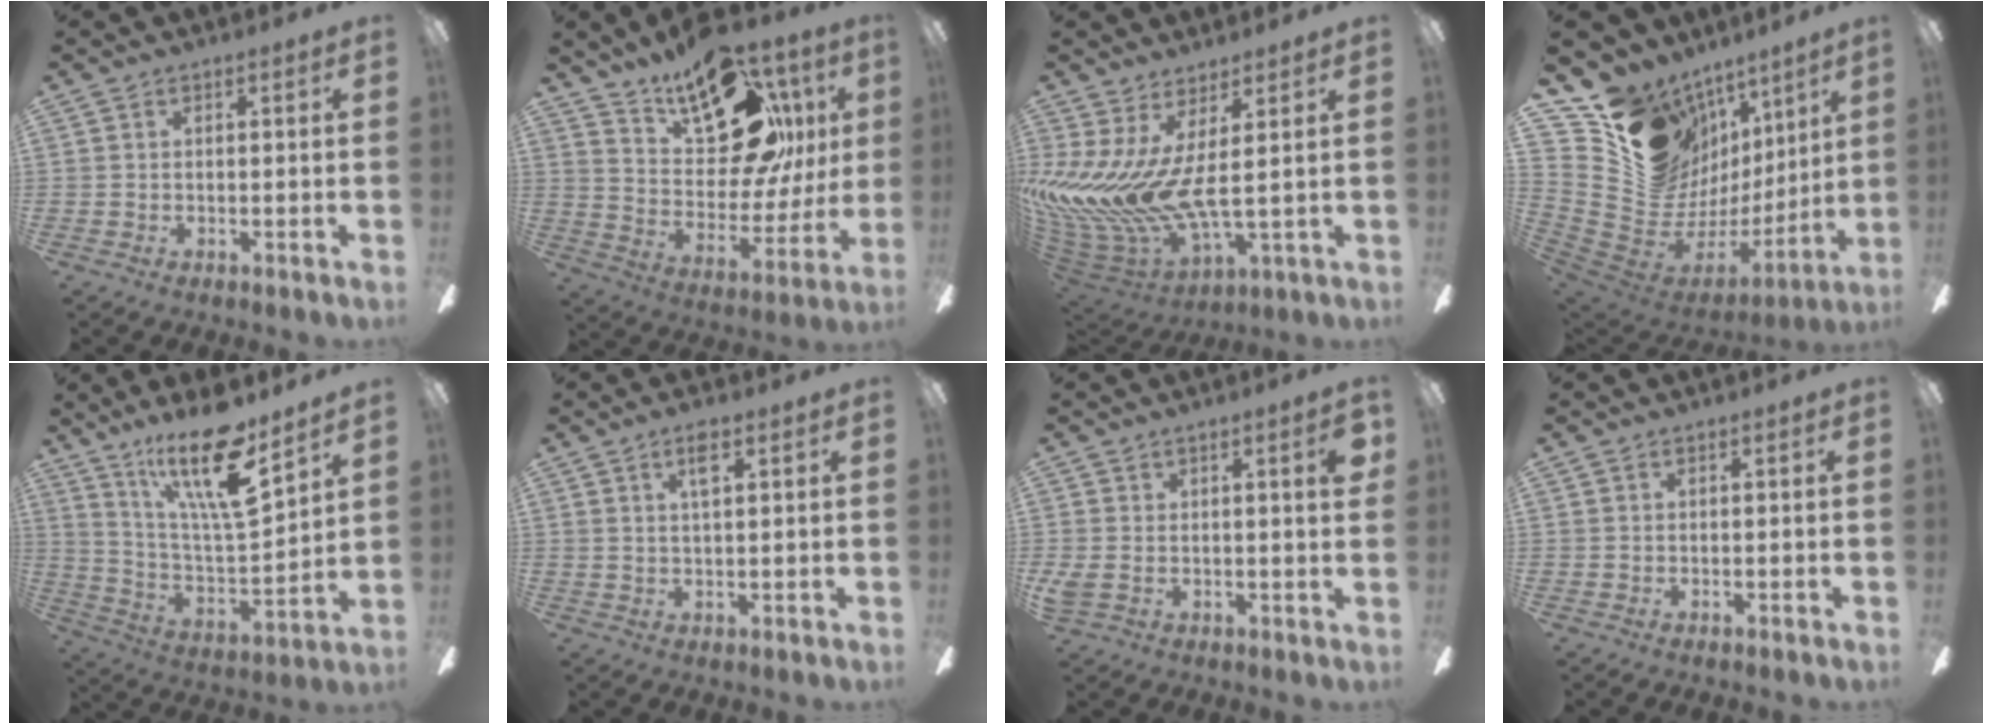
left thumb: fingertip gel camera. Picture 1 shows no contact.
{"total": 23.1, "force": [13.0, 12.0, 14.8], "torque": [-0.225, -0.067, 0.230]}
{"total": 11.5, "force": [3.0, 4.6, 10.1], "torque": [-0.252, -0.067, 0.049]}
{"total": 16.2, "force": [9.9, 12.0, 4.4], "torque": [-0.091, -0.083, 0.209]}
{"total": 20.0, "force": [13.6, 5.0, 13.7], "torque": [-0.248, -0.078, 0.227]}
{"total": 3.9, "force": [2.0, 1.0, 3.1], "torque": [-0.061, 0.002, 0.031]}
{"total": 5.6, "force": [1.4, 1.8, 5.1], "torque": [-0.077, -0.002, 0.024]}
{"total": 0.0}